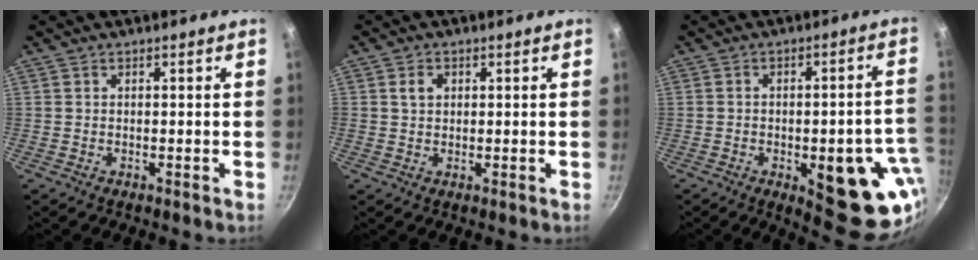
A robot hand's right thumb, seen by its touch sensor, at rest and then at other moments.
{"total": 2.5, "force": [0.7, 2.0, 1.4], "torque": [-0.019, 0.002, 0.014]}
{"total": 19.4, "force": [-5.4, 7.9, 16.9], "torque": [-0.141, 0.006, -0.061]}